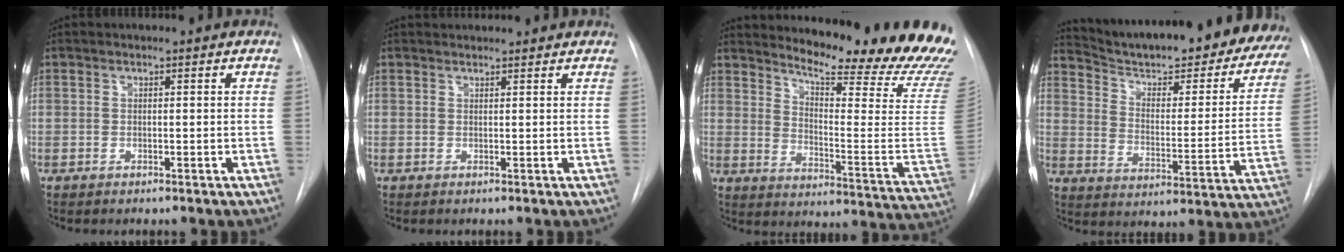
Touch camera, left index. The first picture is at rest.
{"total": 5.3, "force": [5.0, 1.0, 1.2], "torque": [-0.013, 0.030, 0.060]}
{"total": 25.0, "force": [22.4, 1.7, 11.0], "torque": [-0.161, -0.132, 0.269]}
{"total": 30.7, "force": [27.2, 6.2, 12.8], "torque": [-0.194, -0.078, 0.342]}